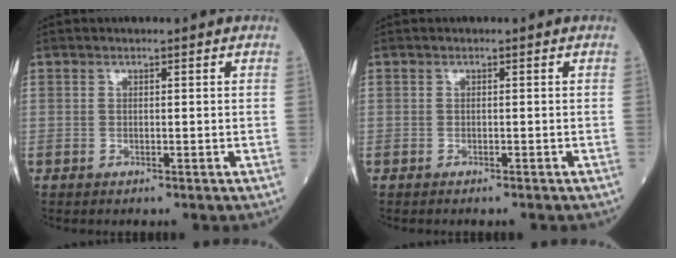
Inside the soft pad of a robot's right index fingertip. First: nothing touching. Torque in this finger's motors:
{"motor_torque": [-0.11, -0.10, -0.05, -0.01]}